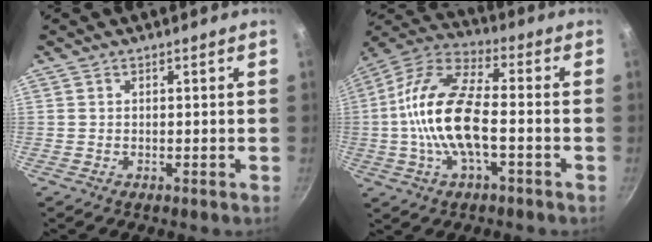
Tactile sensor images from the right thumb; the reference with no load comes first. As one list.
[{"total": 16.5, "force": [-2.3, 7.1, 14.7], "torque": [-0.277, 0.040, -0.062]}]